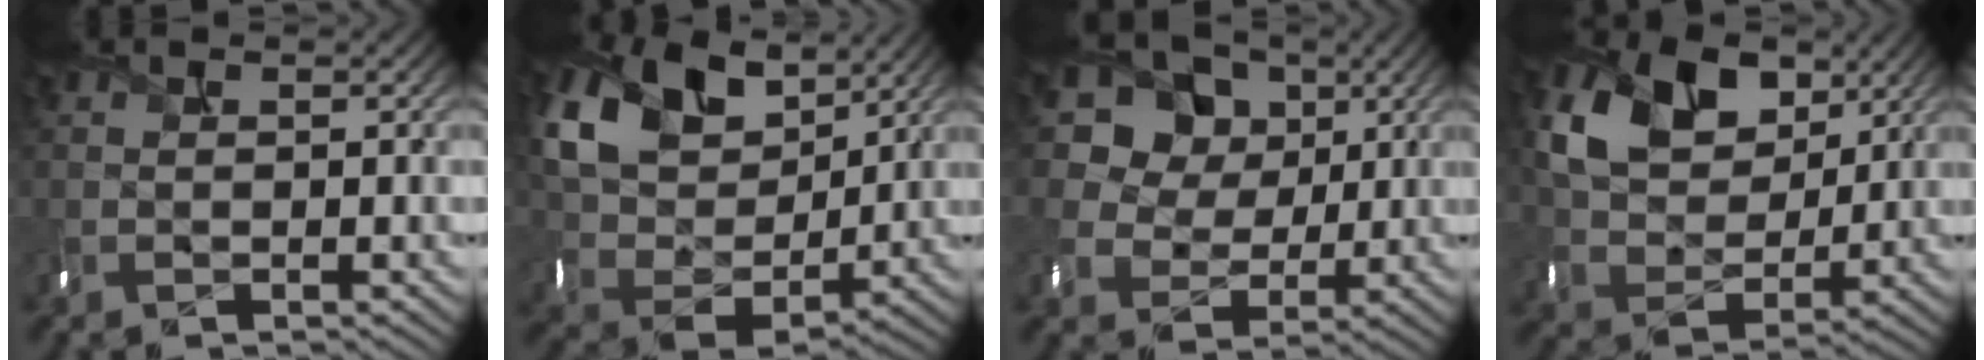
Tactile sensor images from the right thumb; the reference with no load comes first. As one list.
[{"total": 13.5, "force": [6.9, 9.0, 7.4], "torque": [-0.192, 0.015, 0.128]}, {"total": 9.0, "force": [3.9, 7.5, 2.9], "torque": [-0.084, 0.000, 0.077]}, {"total": 10.9, "force": [4.7, 7.6, 6.3], "torque": [-0.151, 0.005, 0.084]}]